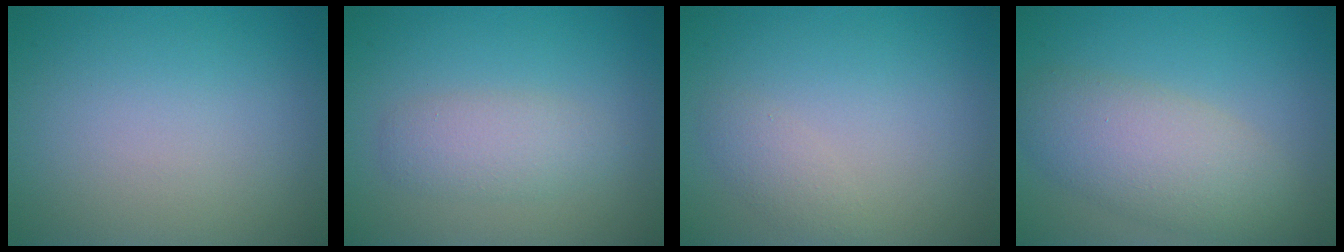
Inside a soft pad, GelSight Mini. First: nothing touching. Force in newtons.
{"total": 2.7, "press": 2.7, "slide": 0.1}
{"total": 1.3, "press": 1.3, "slide": 0.1}
{"total": 5.4, "press": 5.4, "slide": 0.2}